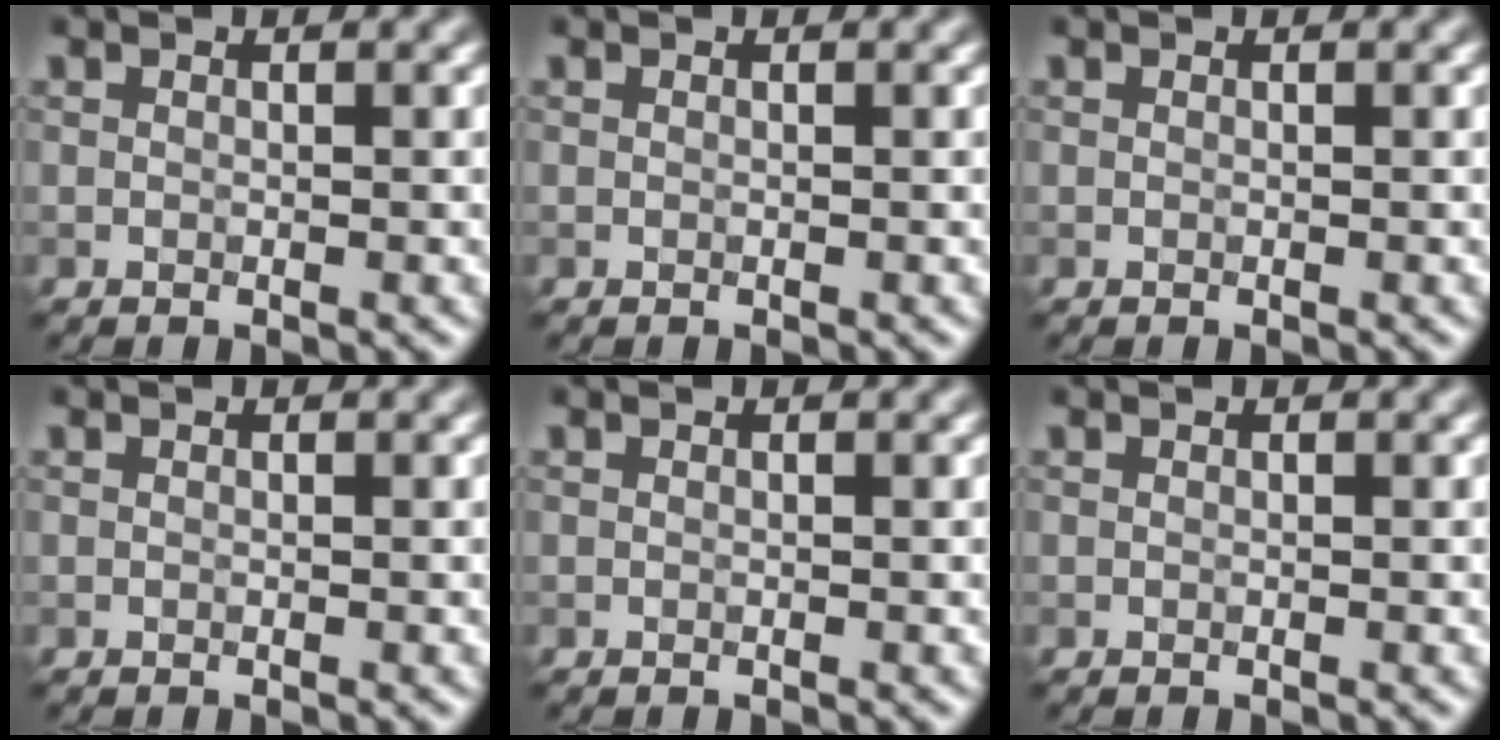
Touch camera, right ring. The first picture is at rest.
{"total": 0.0}
{"total": 0.0}
{"total": 0.0}
{"total": 0.0}
{"total": 0.0}